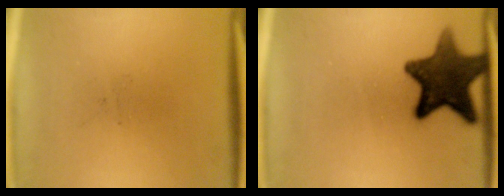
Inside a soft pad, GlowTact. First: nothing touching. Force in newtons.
{"total": 13.2}